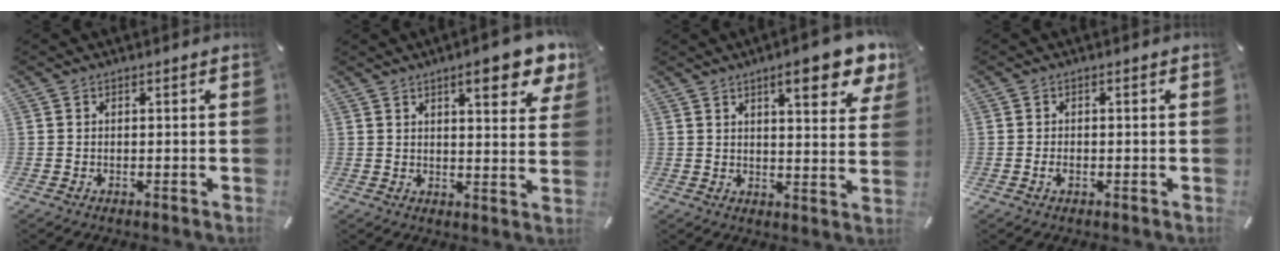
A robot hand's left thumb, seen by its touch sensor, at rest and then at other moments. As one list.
[{"total": 10.5, "force": [6.8, 3.0, 7.5], "torque": [-0.093, -0.038, 0.107]}, {"total": 11.4, "force": [7.4, 3.1, 8.1], "torque": [-0.108, -0.041, 0.119]}, {"total": 1.5, "force": [-0.5, 0.9, 1.1], "torque": [-0.027, -0.001, -0.013]}]